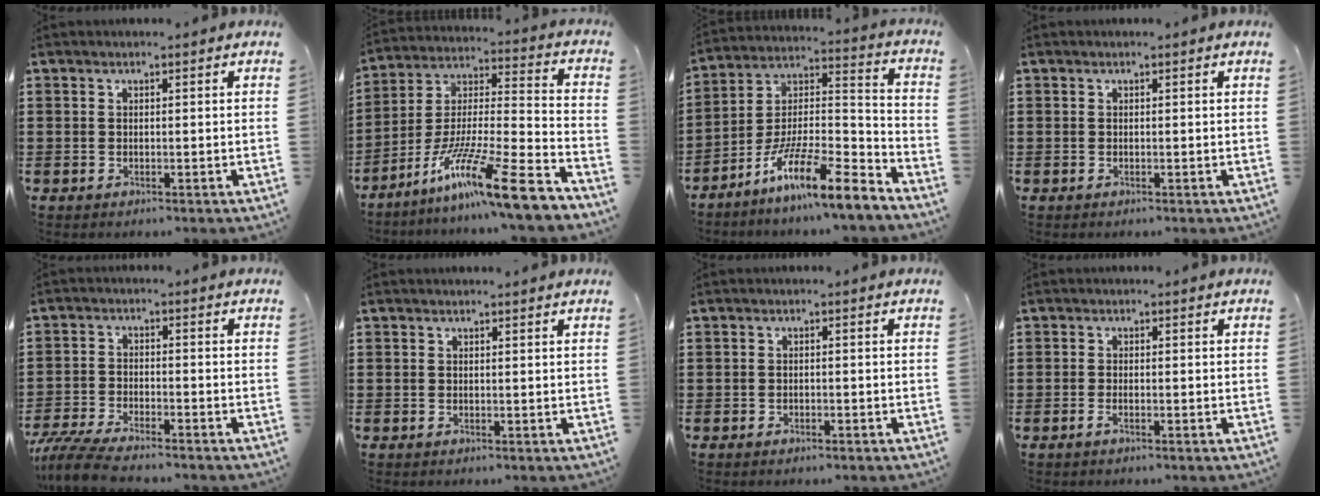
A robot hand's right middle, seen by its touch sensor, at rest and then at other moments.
{"total": 15.2, "force": [-11.1, 0.3, 10.4], "torque": [-0.179, 0.014, -0.205]}
{"total": 12.9, "force": [-9.8, 1.3, 8.2], "torque": [-0.157, 0.009, -0.192]}
{"total": 0.0}
{"total": 5.4, "force": [-4.9, 0.5, 2.1], "torque": [-0.062, -0.013, -0.101]}
{"total": 0.0}
{"total": 0.7, "force": [-0.6, 0.2, 0.3], "torque": [-0.009, -0.002, -0.010]}
{"total": 0.9, "force": [-0.5, 0.2, 0.8], "torque": [-0.016, -0.003, -0.008]}